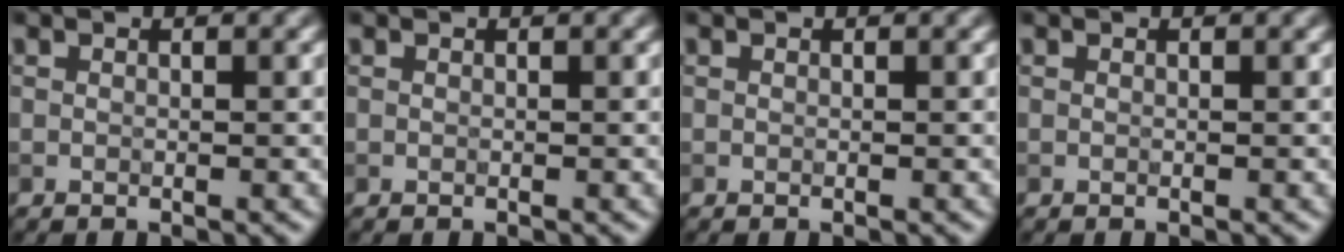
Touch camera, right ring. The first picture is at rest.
{"total": 0.0}
{"total": 0.0}
{"total": 0.0}